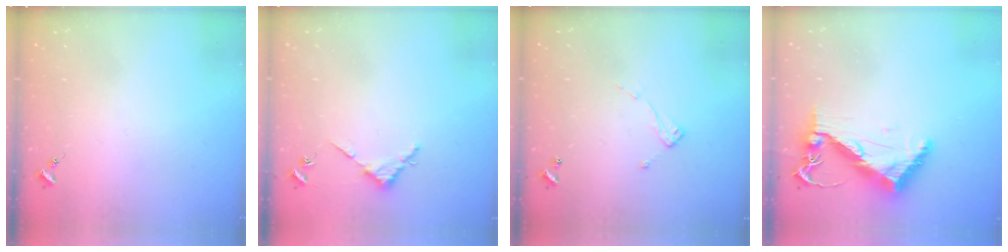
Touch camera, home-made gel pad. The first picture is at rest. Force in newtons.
{"total": 3.1, "press": 3.1, "slide": 0.3}
{"total": 6.9, "press": 6.9, "slide": 0.3}
{"total": 11.1, "press": 11.0, "slide": 1.3}